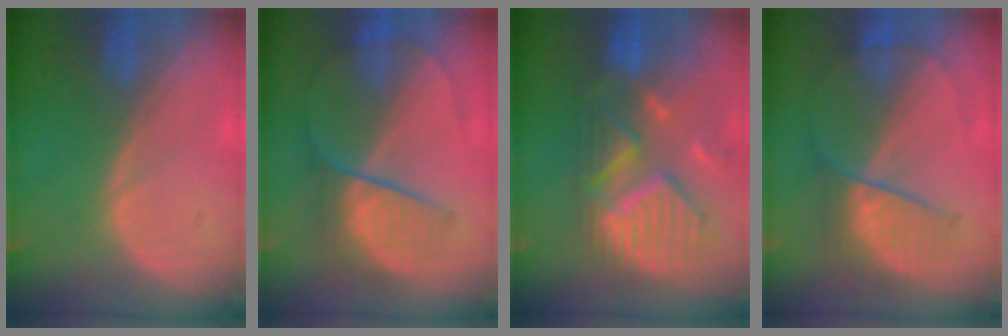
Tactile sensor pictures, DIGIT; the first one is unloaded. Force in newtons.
{"total": 6.9, "press": 6.6, "slide": 1.7}
{"total": 11.9, "press": 10.4, "slide": 5.7}
{"total": 6.2, "press": 6.1, "slide": 0.9}